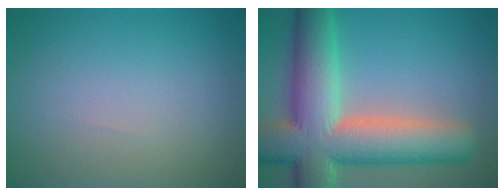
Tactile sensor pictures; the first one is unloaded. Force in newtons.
{"total": 13.3, "press": 13.2, "slide": 1.0}